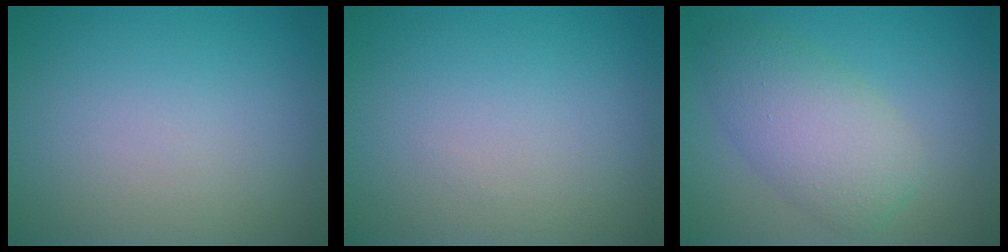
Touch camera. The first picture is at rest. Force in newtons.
{"total": 0.0}
{"total": 5.1, "press": 5.1, "slide": 0.1}